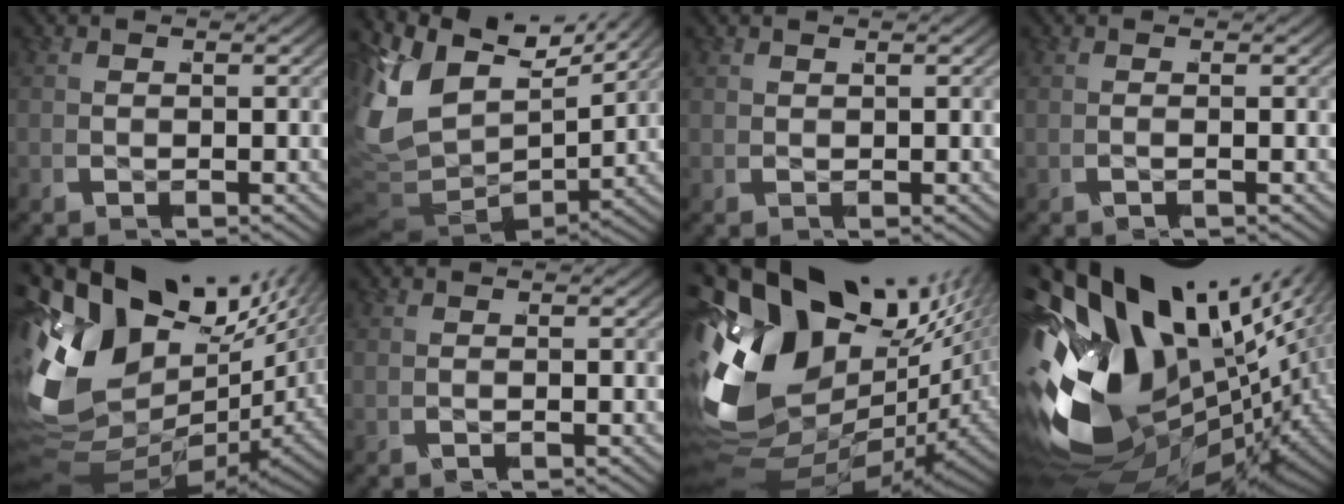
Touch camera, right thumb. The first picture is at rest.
{"total": 14.4, "force": [1.2, 10.3, 10.0], "torque": [-0.247, -0.044, 0.019]}
{"total": 0.9, "force": [0.8, -0.3, -0.2], "torque": [0.006, 0.005, 0.020]}
{"total": 0.5, "force": [-0.2, -0.4, 0.3], "torque": [-0.005, 0.008, -0.007]}
{"total": 19.3, "force": [0.3, 13.0, 14.3], "torque": [-0.304, -0.037, 0.017]}
{"total": 0.0}
{"total": 21.7, "force": [-0.7, 14.1, 16.4], "torque": [-0.354, -0.055, 0.013]}
{"total": 27.5, "force": [-3.4, 18.1, 20.5], "torque": [-0.373, -0.050, -0.037]}